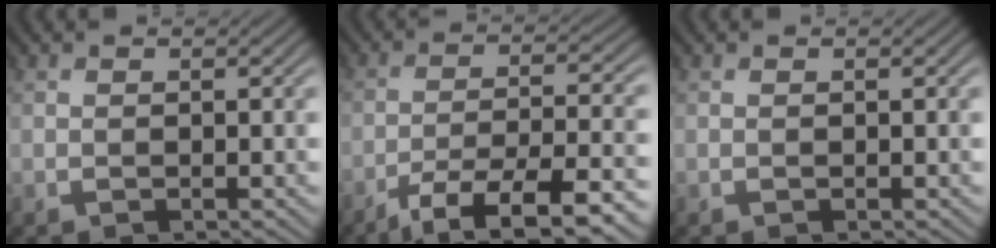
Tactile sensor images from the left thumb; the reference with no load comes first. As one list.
[{"total": 10.7, "force": [-7.1, 2.6, 7.5], "torque": [-0.135, -0.005, -0.110]}, {"total": 0.0}]